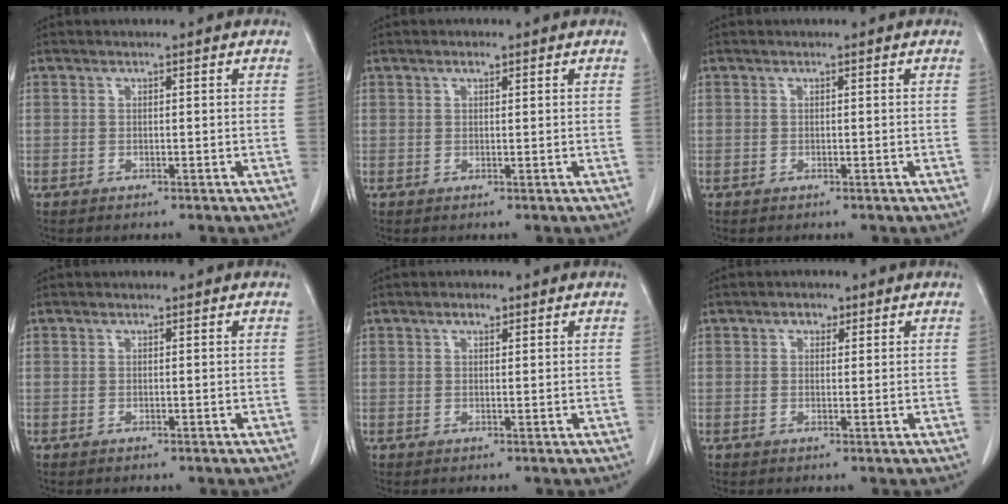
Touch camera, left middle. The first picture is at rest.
{"total": 0.9, "force": [0.7, 0.3, 0.6], "torque": [-0.014, -0.001, 0.011]}
{"total": 0.0}
{"total": 0.0}
{"total": 1.5, "force": [1.0, 0.6, 1.0], "torque": [-0.018, 0.002, 0.016]}
{"total": 1.7, "force": [1.0, 1.1, 0.8], "torque": [-0.014, 0.003, 0.014]}